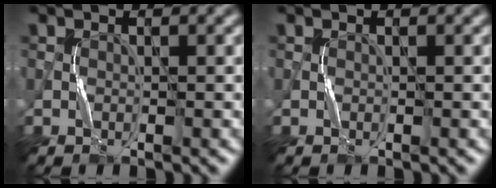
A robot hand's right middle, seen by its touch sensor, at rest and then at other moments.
{"total": 0.0}